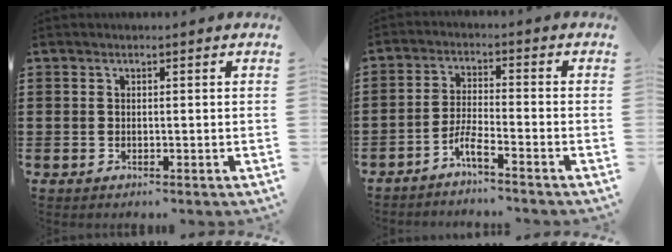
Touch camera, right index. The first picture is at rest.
{"total": 4.0, "force": [-3.3, 0.0, 2.3], "torque": [-0.066, -0.008, -0.071]}